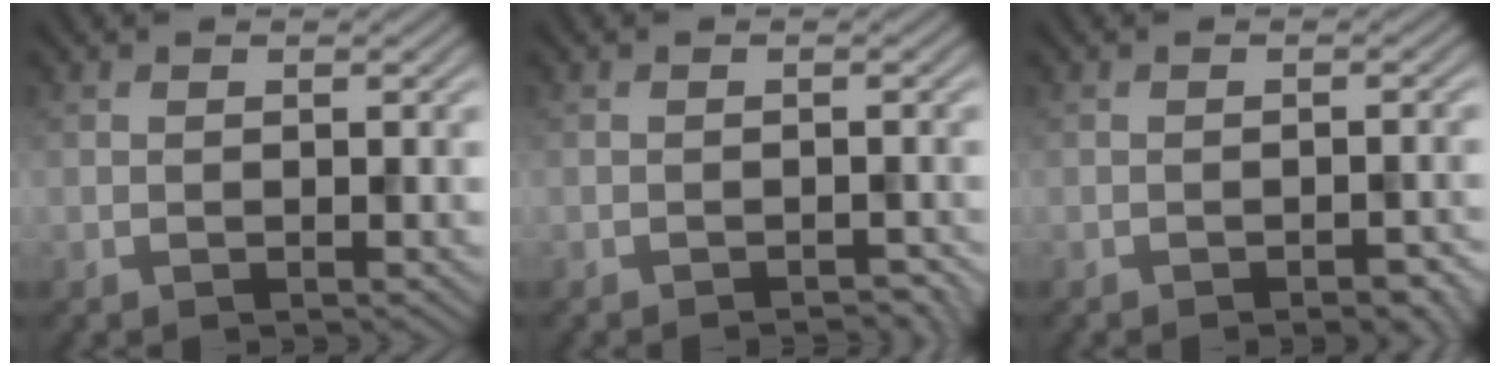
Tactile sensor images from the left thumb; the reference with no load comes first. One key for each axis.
{"total": 1.5, "fx": -1.4, "fy": 0.2, "fz": 0.5, "tx": -0.002, "ty": 0.000, "tz": -0.018}
{"total": 2.4, "fx": -1.6, "fy": 0.6, "fz": 1.6, "tx": -0.020, "ty": 0.000, "tz": -0.020}